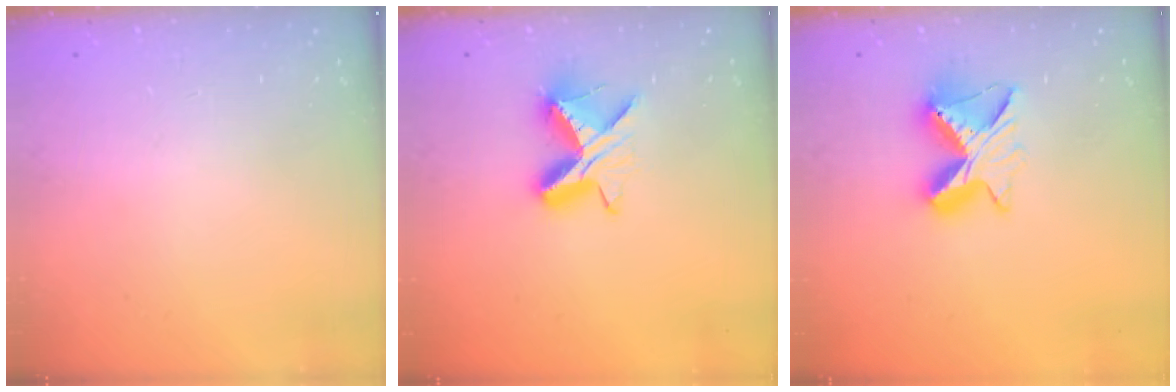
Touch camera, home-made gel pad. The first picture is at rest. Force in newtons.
{"total": 9.1, "press": 9.1, "slide": 0.5}
{"total": 9.3, "press": 9.3, "slide": 0.9}